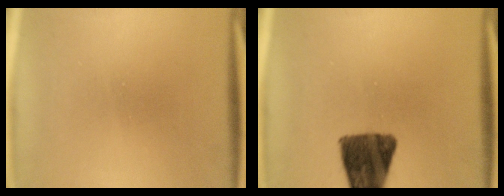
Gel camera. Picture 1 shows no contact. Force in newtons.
{"total": 11.8}